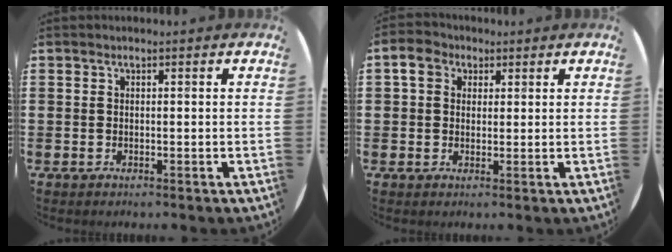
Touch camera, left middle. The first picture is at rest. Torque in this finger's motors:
{"motor_torque": [0.62, -0.23, 0.38, 0.02]}